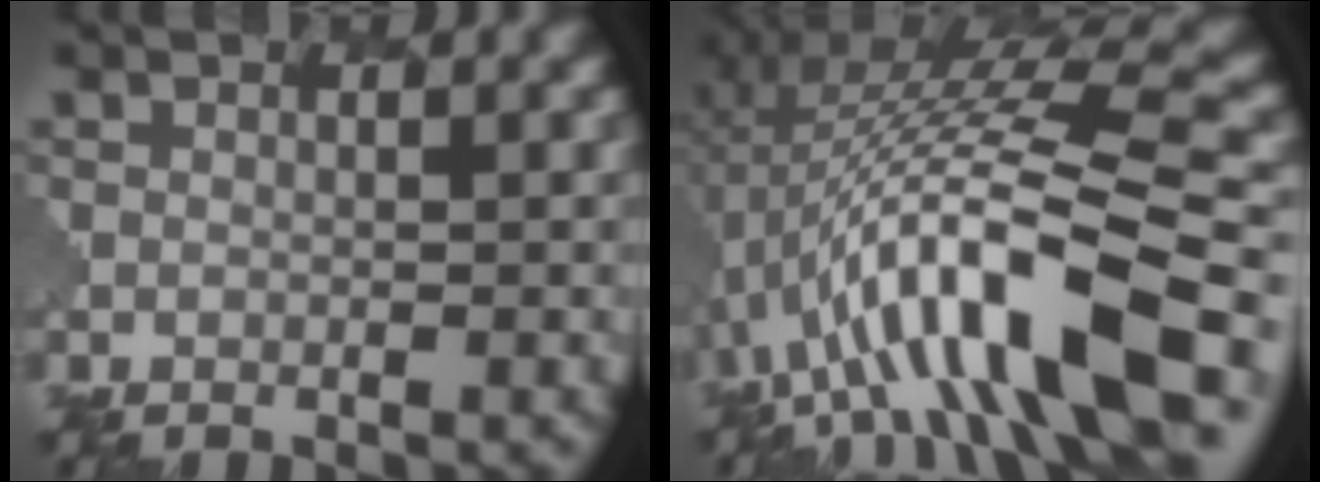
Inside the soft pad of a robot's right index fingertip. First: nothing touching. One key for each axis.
{"total": 12.8, "fx": -2.2, "fy": 3.6, "fz": 12.0, "tx": -0.209, "ty": 0.020, "tz": -0.034}